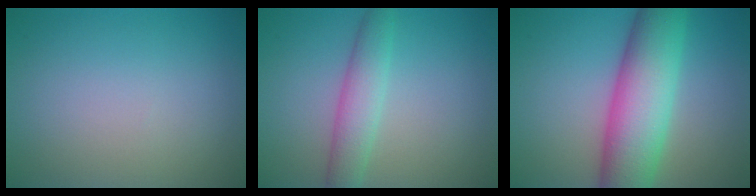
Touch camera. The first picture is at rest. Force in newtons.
{"total": 3.4, "press": 3.4, "slide": 0.0}
{"total": 9.7, "press": 9.7, "slide": 0.1}